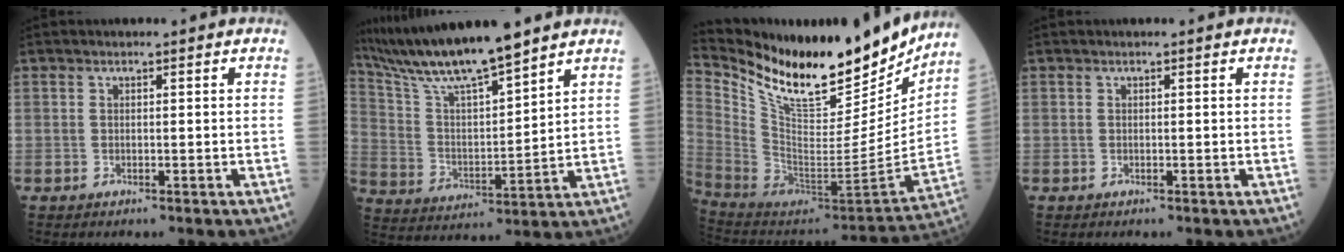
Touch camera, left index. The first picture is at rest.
{"total": 14.6, "force": [12.5, 0.3, 7.5], "torque": [-0.152, 0.004, 0.238]}
{"total": 24.4, "force": [19.9, 6.5, 12.5], "torque": [-0.224, -0.041, 0.329]}
{"total": 0.0}